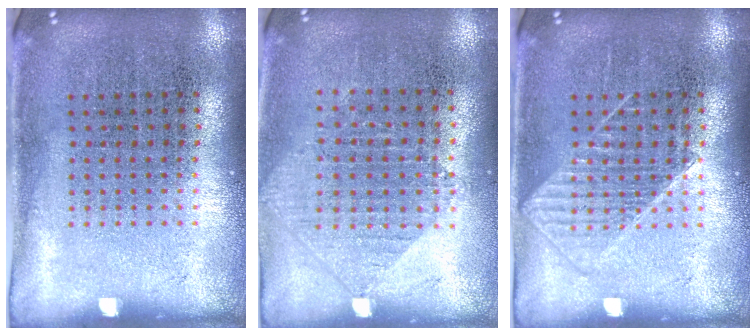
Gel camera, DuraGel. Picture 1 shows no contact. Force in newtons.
{"total": 0.9, "press": 0.9, "slide": 0.2}
{"total": 1.5, "press": 1.5, "slide": 0.3}